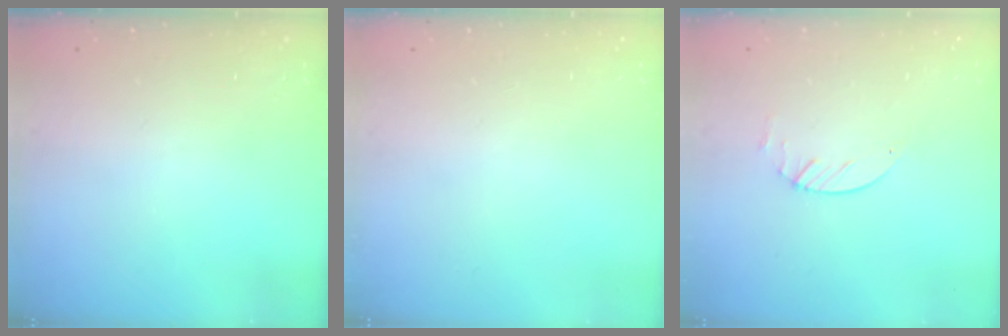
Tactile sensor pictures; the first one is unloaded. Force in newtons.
{"total": 0.0}
{"total": 1.9, "press": 1.9, "slide": 0.3}